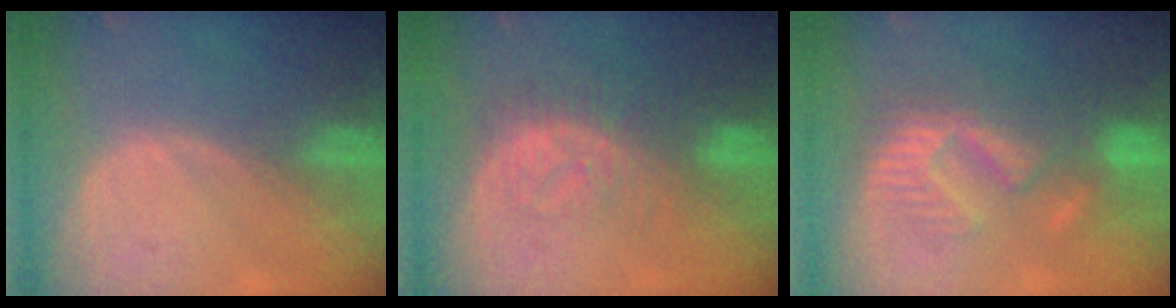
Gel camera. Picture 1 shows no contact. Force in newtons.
{"total": 8.3, "press": 7.2, "slide": 4.1}
{"total": 8.9, "press": 8.7, "slide": 1.5}